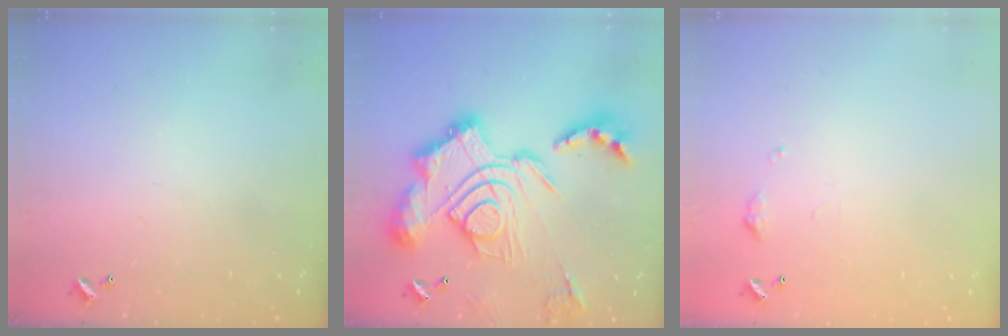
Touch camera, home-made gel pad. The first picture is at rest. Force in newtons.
{"total": 4.2, "press": 3.4, "slide": 2.5}
{"total": 5.0, "press": 4.9, "slide": 0.8}